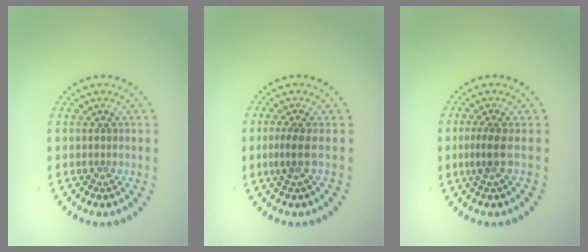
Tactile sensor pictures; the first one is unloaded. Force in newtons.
{"total": 1.8, "press": 1.3, "slide": 1.3}
{"total": 1.8, "press": 1.4, "slide": 1.2}